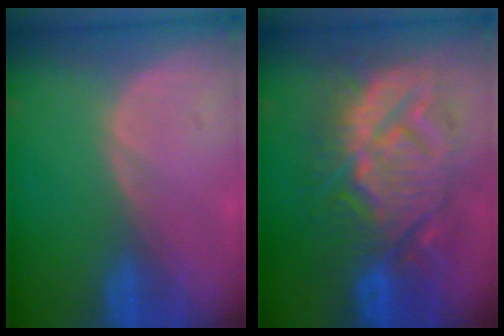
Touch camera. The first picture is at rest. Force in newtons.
{"total": 13.5, "press": 13.4, "slide": 1.3}